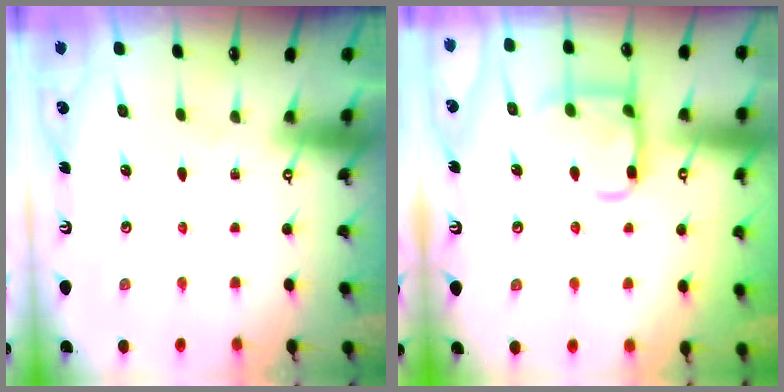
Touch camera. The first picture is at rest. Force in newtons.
{"total": 12.9, "press": 12.8, "slide": 1.4}